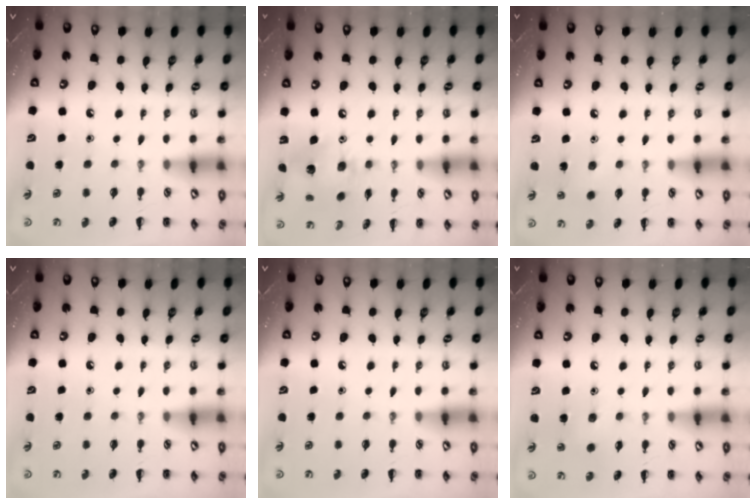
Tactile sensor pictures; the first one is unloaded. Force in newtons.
{"total": 8.1, "press": 8.1, "slide": 0.2}
{"total": 4.4, "press": 4.3, "slide": 1.1}
{"total": 0.0}
{"total": 0.0}
{"total": 6.0, "press": 5.9, "slide": 1.3}